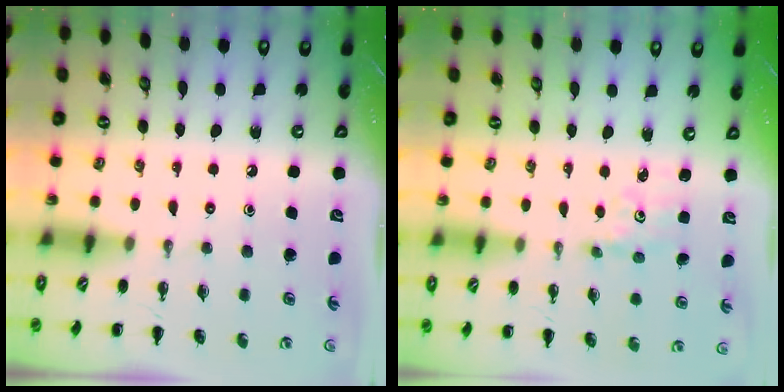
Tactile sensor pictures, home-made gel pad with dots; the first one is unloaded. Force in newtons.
{"total": 1.9, "press": 1.9, "slide": 0.5}